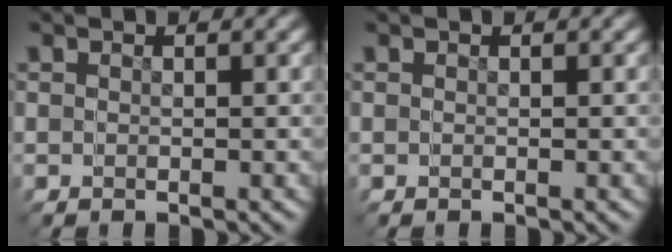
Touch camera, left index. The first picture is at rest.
{"total": 0.0}